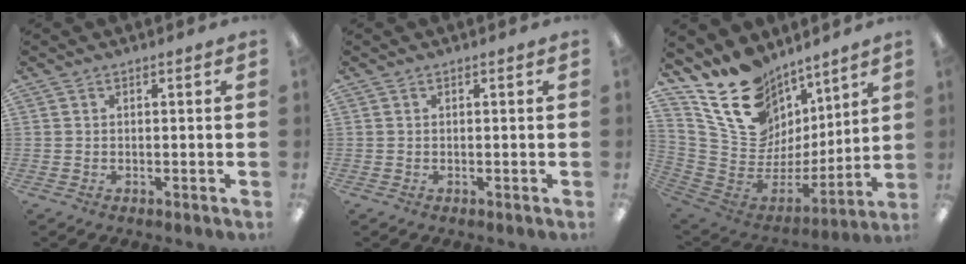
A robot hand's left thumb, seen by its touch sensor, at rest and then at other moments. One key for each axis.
{"total": 0.0}
{"total": 19.6, "fx": 12.4, "fy": 13.4, "fz": 7.0, "tx": -0.131, "ty": -0.091, "tz": 0.247}